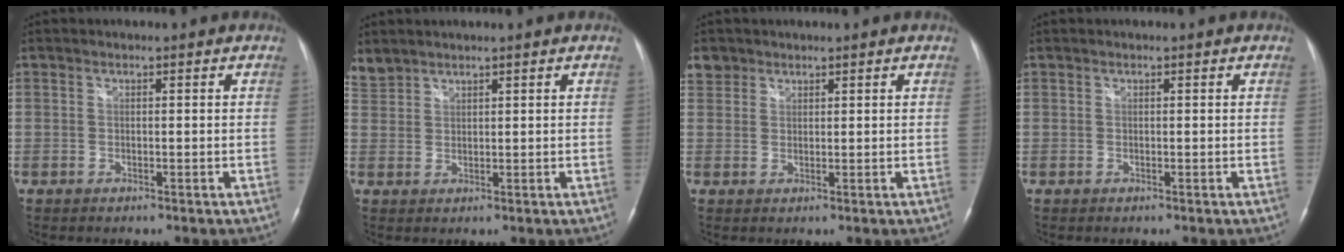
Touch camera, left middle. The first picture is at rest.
{"total": 2.8, "force": [2.6, 0.8, -0.1], "torque": [-0.006, 0.015, 0.058]}
{"total": 2.8, "force": [1.9, 2.0, 0.0], "torque": [0.003, 0.010, 0.035]}
{"total": 0.0}